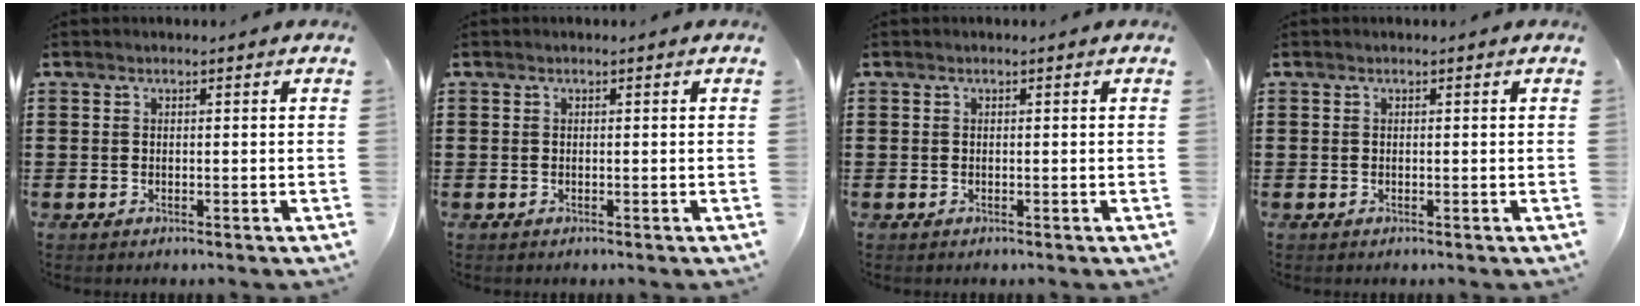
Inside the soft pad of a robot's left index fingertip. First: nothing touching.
{"total": 0.0}
{"total": 0.0}
{"total": 0.0}